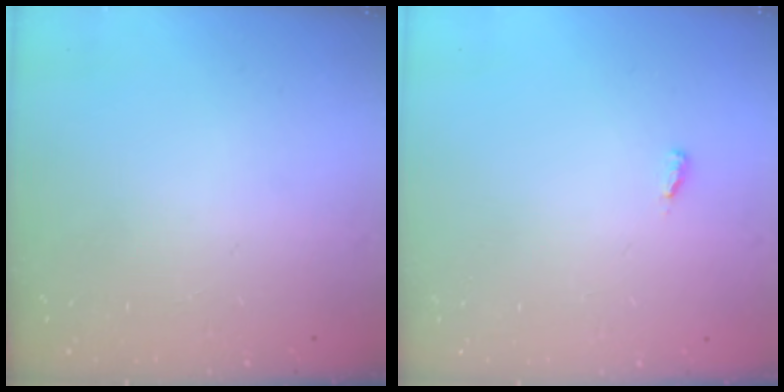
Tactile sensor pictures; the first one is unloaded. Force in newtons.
{"total": 2.6, "press": 2.4, "slide": 1.0}